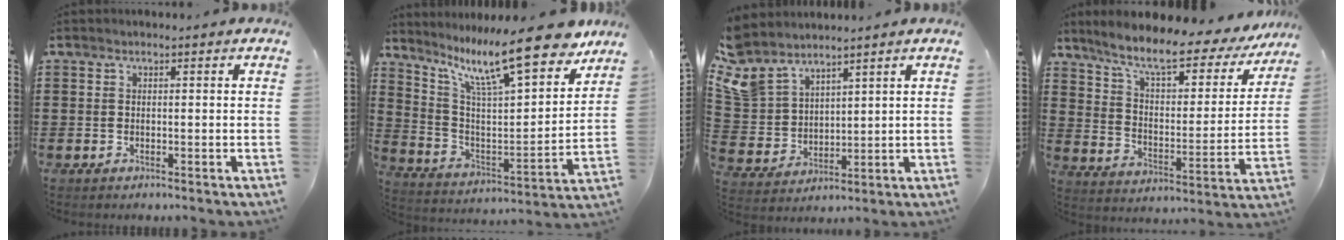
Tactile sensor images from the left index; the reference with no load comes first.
{"total": 13.9, "force": [10.8, 2.1, 8.6], "torque": [-0.172, -0.071, 0.176]}
{"total": 7.1, "force": [5.9, 3.6, 1.6], "torque": [-0.077, -0.029, 0.111]}
{"total": 9.0, "force": [6.9, 1.3, 5.6], "torque": [-0.124, -0.040, 0.112]}